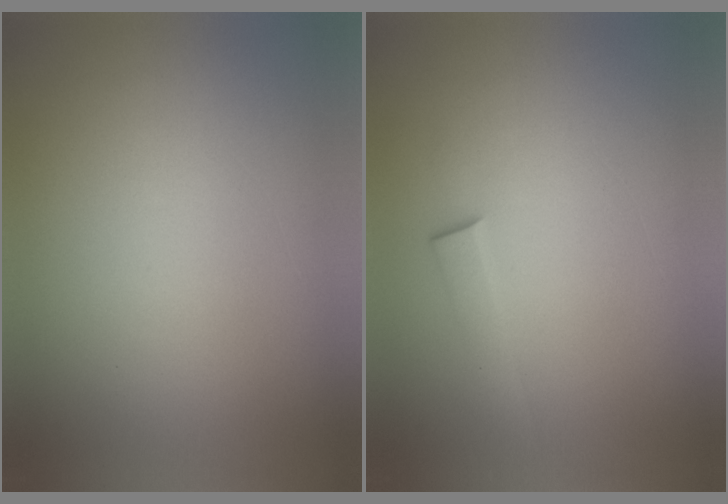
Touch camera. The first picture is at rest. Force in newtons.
{"total": 1.8}